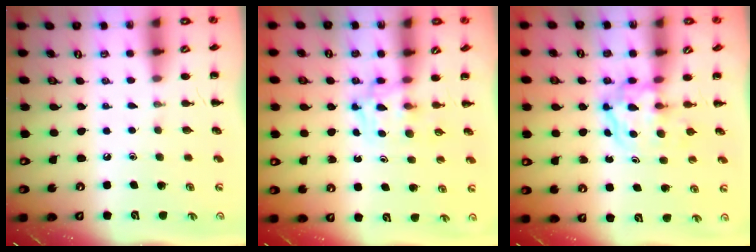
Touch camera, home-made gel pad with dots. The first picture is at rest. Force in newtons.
{"total": 4.0, "press": 4.0, "slide": 0.3}
{"total": 3.9, "press": 3.9, "slide": 0.5}